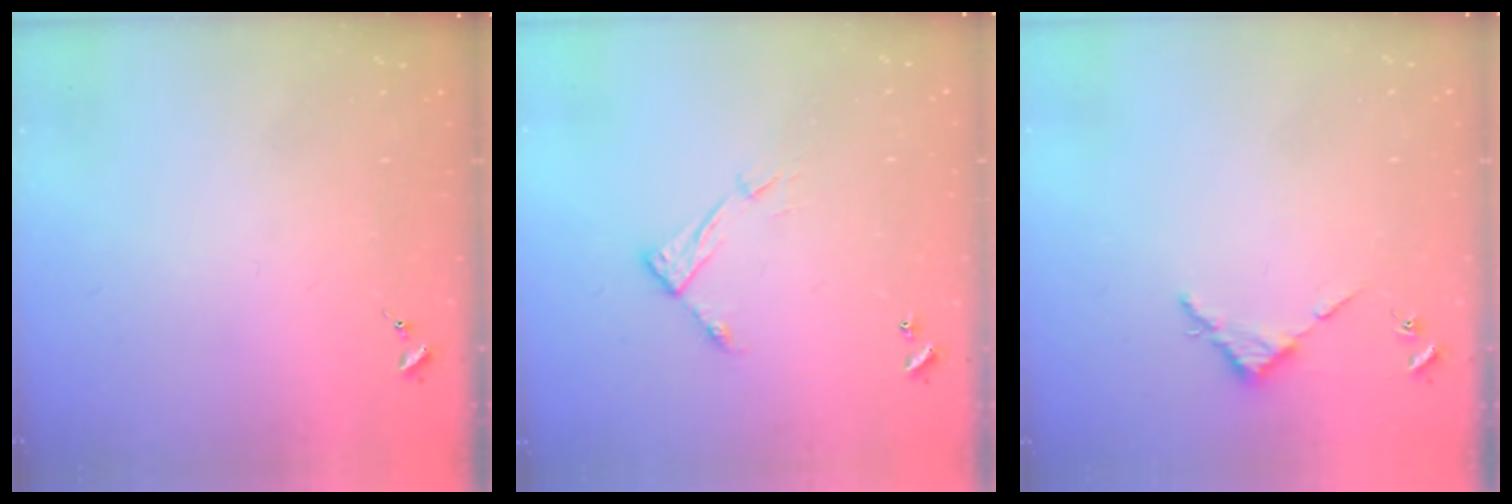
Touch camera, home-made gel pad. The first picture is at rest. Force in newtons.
{"total": 8.1, "press": 8.1, "slide": 0.6}
{"total": 2.7, "press": 2.7, "slide": 0.3}